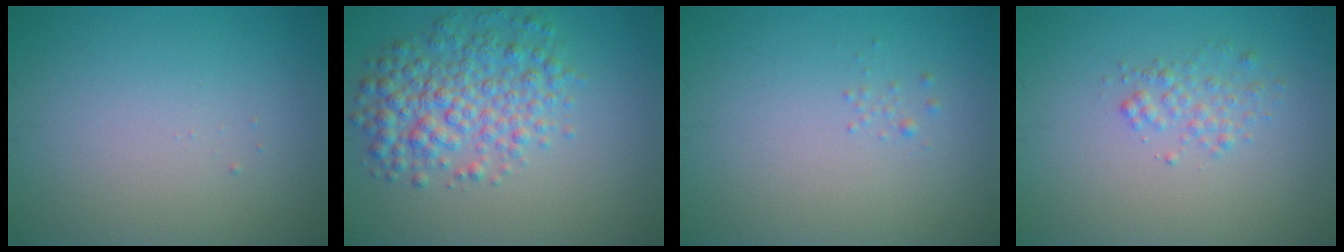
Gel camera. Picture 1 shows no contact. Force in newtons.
{"total": 5.5, "press": 5.5, "slide": 0.1}
{"total": 0.7, "press": 0.7, "slide": 0.1}
{"total": 1.6, "press": 1.6, "slide": 0.1}